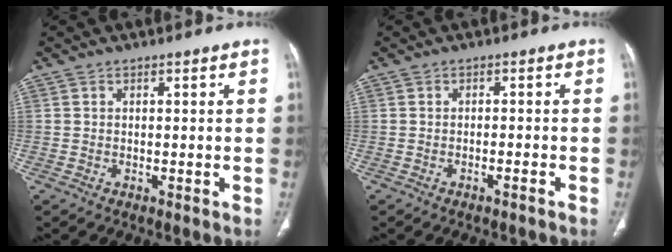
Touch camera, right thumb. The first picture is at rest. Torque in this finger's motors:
{"motor_torque": [-0.61, 0.30, -0.68, 0.15, -0.04]}